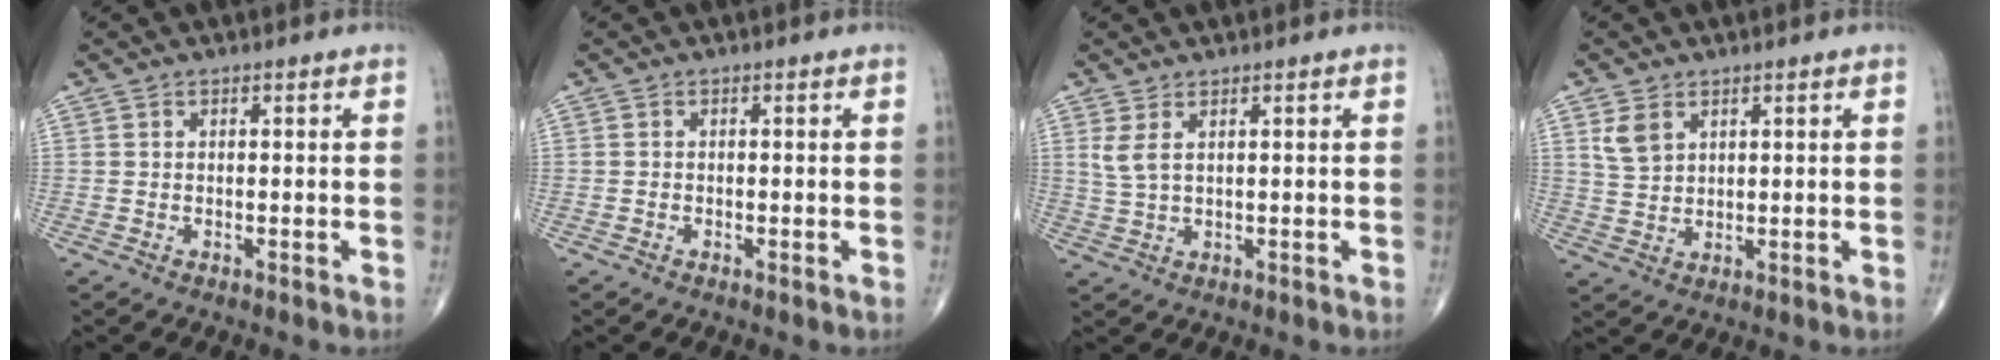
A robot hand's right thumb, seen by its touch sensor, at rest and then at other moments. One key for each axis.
{"total": 0.0}
{"total": 3.0, "fx": 1.4, "fy": 1.0, "fz": 2.4, "tx": -0.060, "ty": 0.000, "tz": 0.038}
{"total": 4.3, "fx": 2.2, "fy": 2.8, "fz": 2.4, "tx": -0.042, "ty": -0.008, "tz": 0.052}